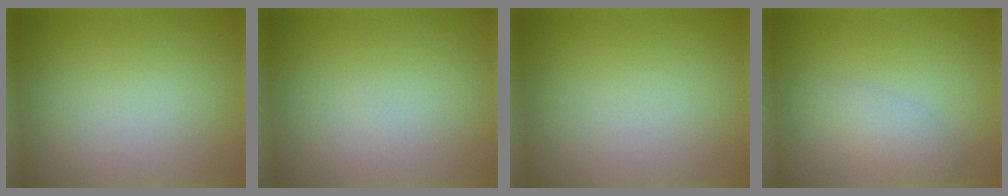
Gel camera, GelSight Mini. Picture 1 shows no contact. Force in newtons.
{"total": 0.0}
{"total": 0.0}
{"total": 2.1, "press": 2.1, "slide": 0.2}